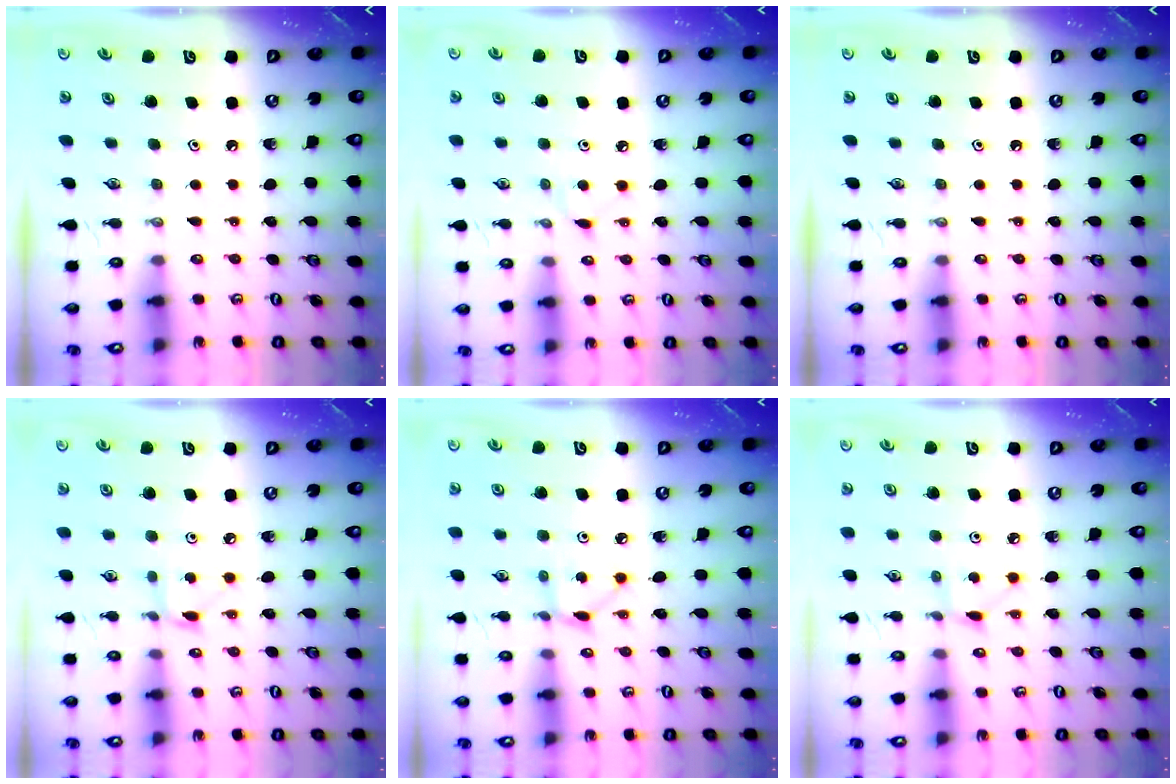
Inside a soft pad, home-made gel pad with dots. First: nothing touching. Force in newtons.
{"total": 3.9, "press": 3.8, "slide": 0.5}
{"total": 0.0}
{"total": 2.7, "press": 2.7, "slide": 0.3}
{"total": 4.2, "press": 4.2, "slide": 0.3}
{"total": 3.5, "press": 3.5, "slide": 0.4}